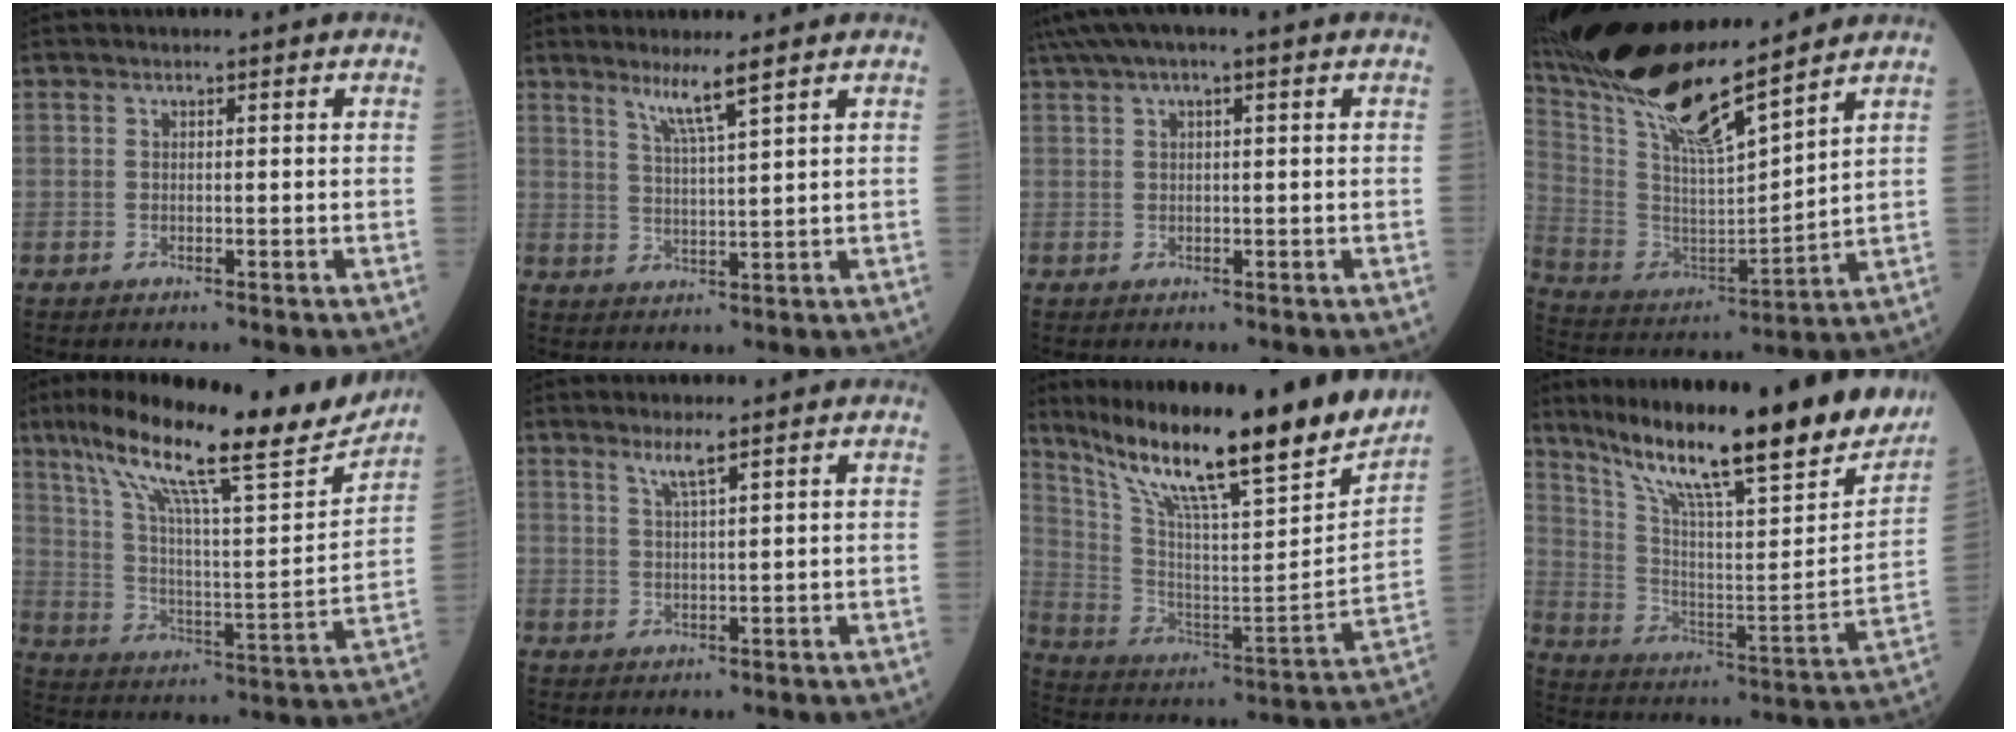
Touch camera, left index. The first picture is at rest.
{"total": 4.5, "force": [3.2, -0.9, 3.0], "torque": [-0.059, -0.009, 0.063]}
{"total": 5.2, "force": [3.0, 0.7, 4.2], "torque": [-0.087, 0.038, 0.055]}
{"total": 18.6, "force": [15.6, 0.9, 10.1], "torque": [-0.200, -0.006, 0.303]}
{"total": 23.7, "force": [17.9, 2.5, 15.4], "torque": [-0.260, 0.011, 0.280]}
{"total": 2.5, "force": [1.8, -0.4, 1.7], "torque": [-0.038, -0.002, 0.038]}
{"total": 27.0, "force": [21.5, 1.3, 16.3], "torque": [-0.282, -0.046, 0.333]}
{"total": 29.1, "force": [23.2, 3.0, 17.3], "torque": [-0.287, -0.050, 0.335]}